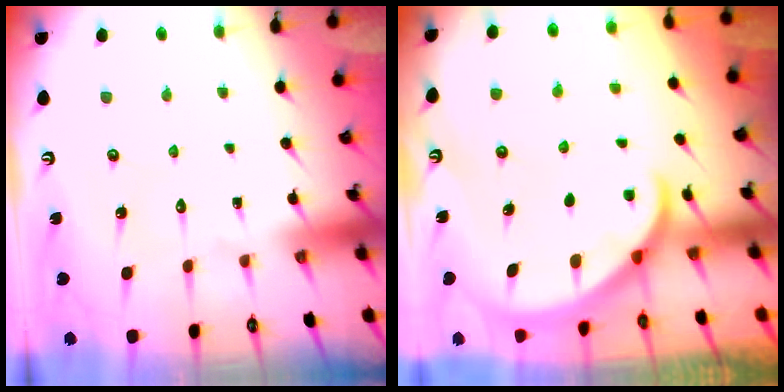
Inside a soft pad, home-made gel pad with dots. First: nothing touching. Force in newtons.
{"total": 3.3, "press": 3.3, "slide": 0.2}